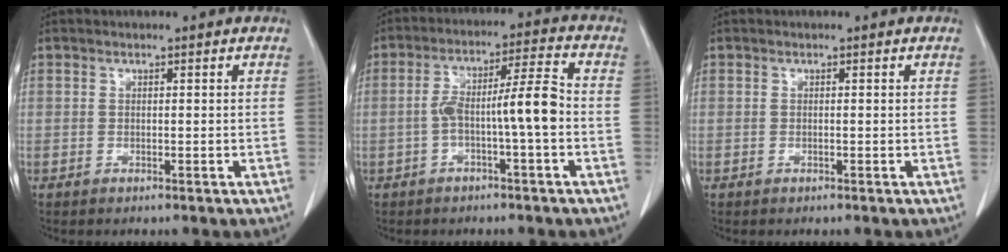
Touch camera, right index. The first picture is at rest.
{"total": 8.2, "force": [-1.9, 0.3, 7.9], "torque": [-0.141, 0.028, -0.031]}
{"total": 0.0}